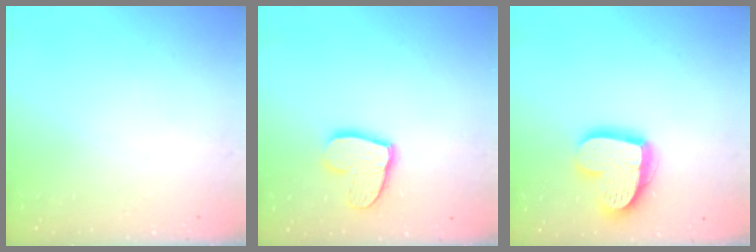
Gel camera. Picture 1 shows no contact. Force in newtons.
{"total": 12.2, "press": 12.2, "slide": 1.0}
{"total": 16.2, "press": 16.2, "slide": 1.1}